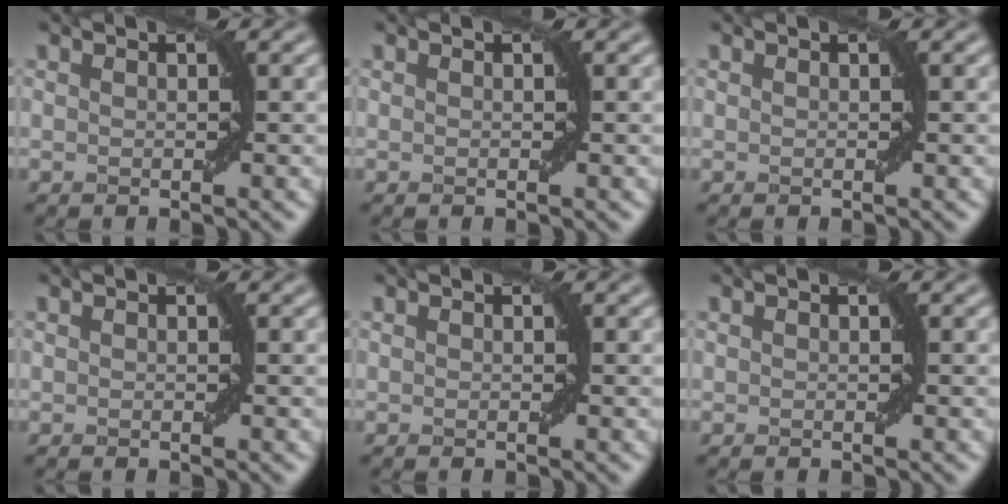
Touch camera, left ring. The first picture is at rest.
{"total": 0.0}
{"total": 0.0}
{"total": 0.0}
{"total": 0.0}
{"total": 0.0}